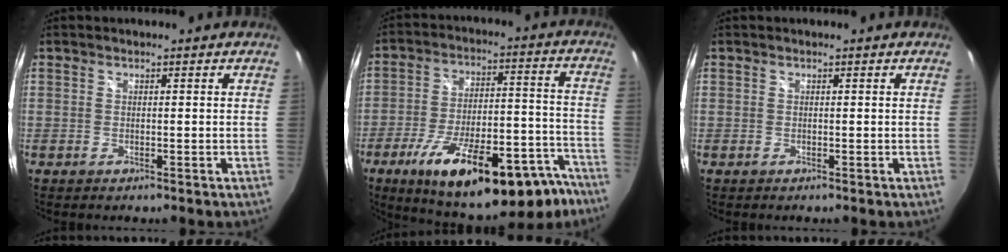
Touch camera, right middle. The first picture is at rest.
{"total": 28.3, "force": [-19.8, 9.0, 18.2], "torque": [-0.269, -0.002, -0.270]}
{"total": 0.0}